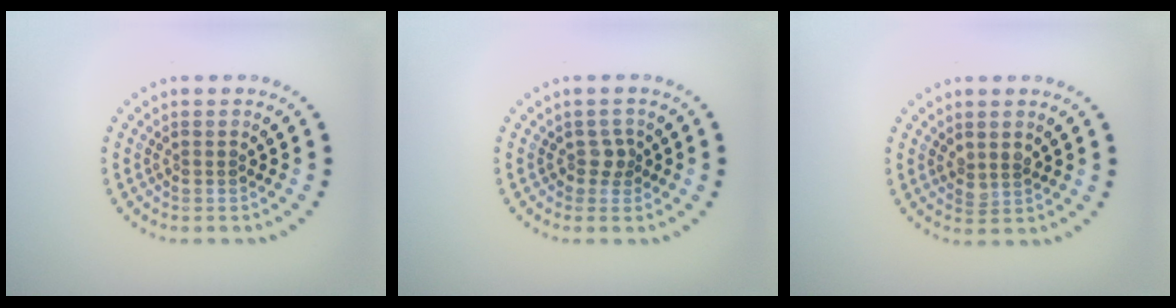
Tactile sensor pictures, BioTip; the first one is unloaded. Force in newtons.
{"total": 1.3, "press": 1.0, "slide": 0.7}
{"total": 1.5, "press": 1.3, "slide": 0.7}